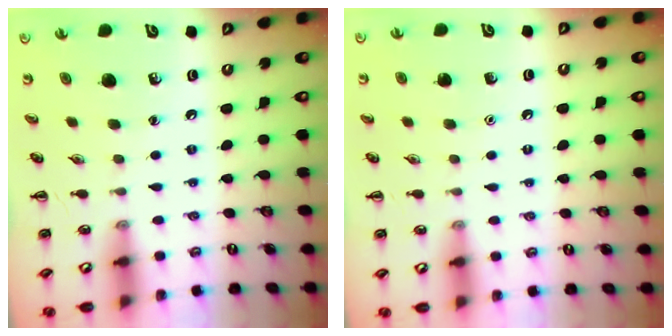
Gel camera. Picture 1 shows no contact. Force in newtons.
{"total": 1.6, "press": 1.6, "slide": 0.1}